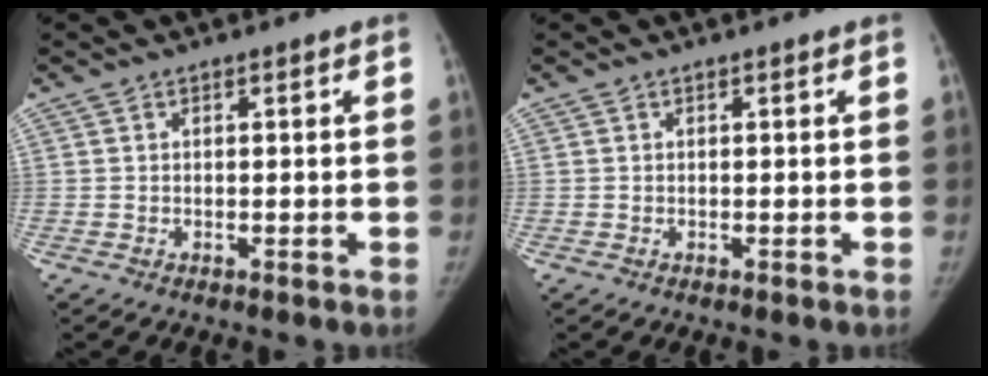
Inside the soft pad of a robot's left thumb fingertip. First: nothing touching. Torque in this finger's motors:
{"motor_torque": [0.00, -0.01, 0.16, -0.13, 0.00]}